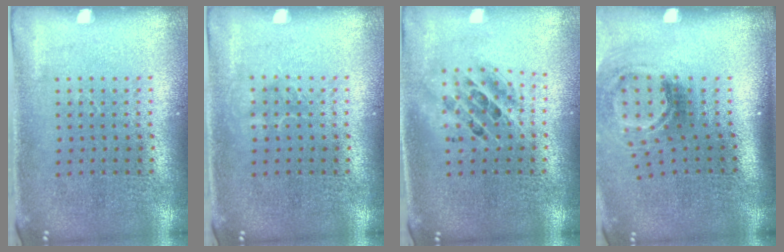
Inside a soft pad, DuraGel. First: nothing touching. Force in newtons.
{"total": 0.9, "press": 0.9, "slide": 0.3}
{"total": 1.5, "press": 1.3, "slide": 0.8}
{"total": 2.1, "press": 1.3, "slide": 1.6}